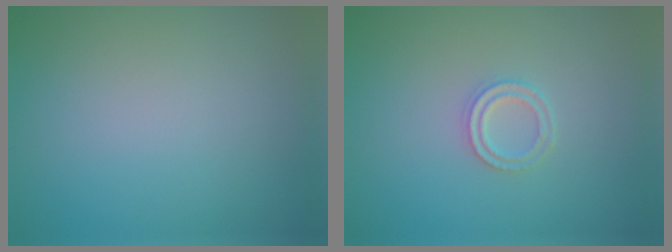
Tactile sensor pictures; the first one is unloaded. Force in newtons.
{"total": 2.0, "press": 1.9, "slide": 0.4}